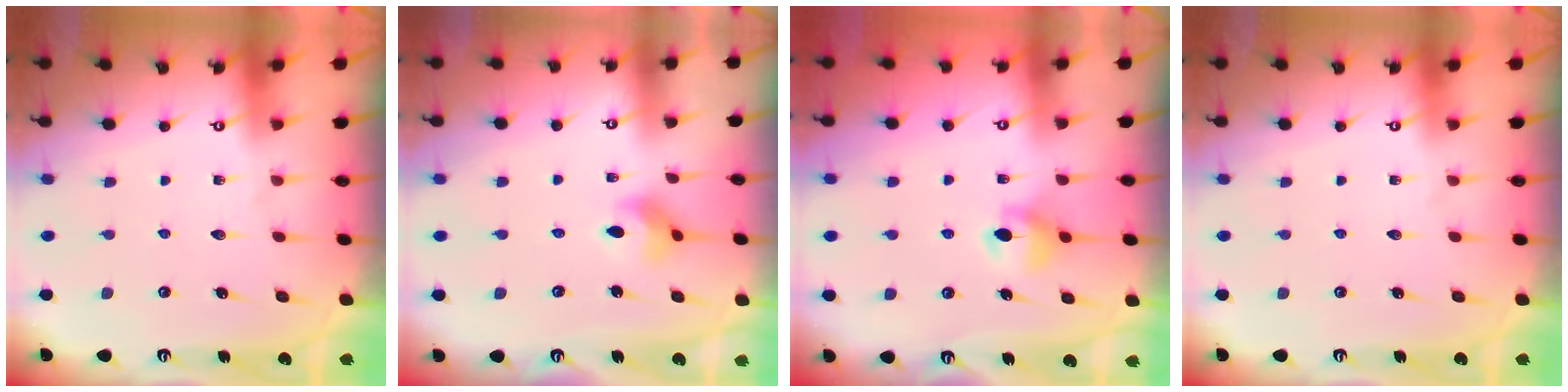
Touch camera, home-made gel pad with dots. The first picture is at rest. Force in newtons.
{"total": 4.5, "press": 4.5, "slide": 0.7}
{"total": 5.9, "press": 5.9, "slide": 0.7}
{"total": 0.0}